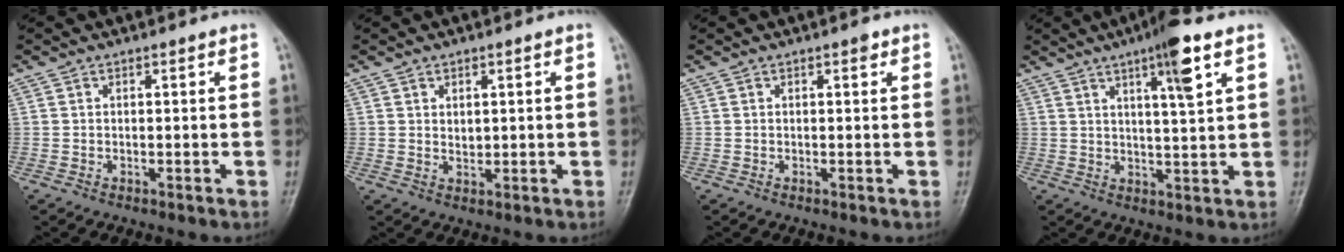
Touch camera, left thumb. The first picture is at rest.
{"total": 2.1, "force": [0.6, 1.4, 1.5], "torque": [-0.019, -0.006, 0.013]}
{"total": 0.9, "force": [0.5, 0.4, 0.7], "torque": [-0.006, 0.000, 0.004]}
{"total": 8.8, "force": [4.4, 1.1, 7.5], "torque": [-0.118, -0.017, 0.068]}